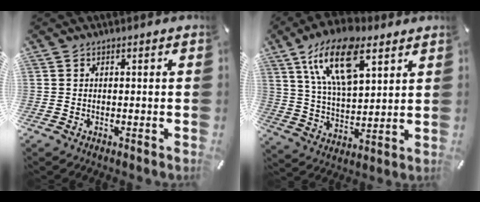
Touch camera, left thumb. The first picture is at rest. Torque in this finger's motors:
{"motor_torque": [2.48, 2.52, 2.01, -0.76, 0.28]}